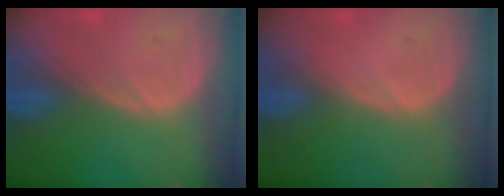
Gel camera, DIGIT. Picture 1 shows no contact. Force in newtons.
{"total": 0.0}